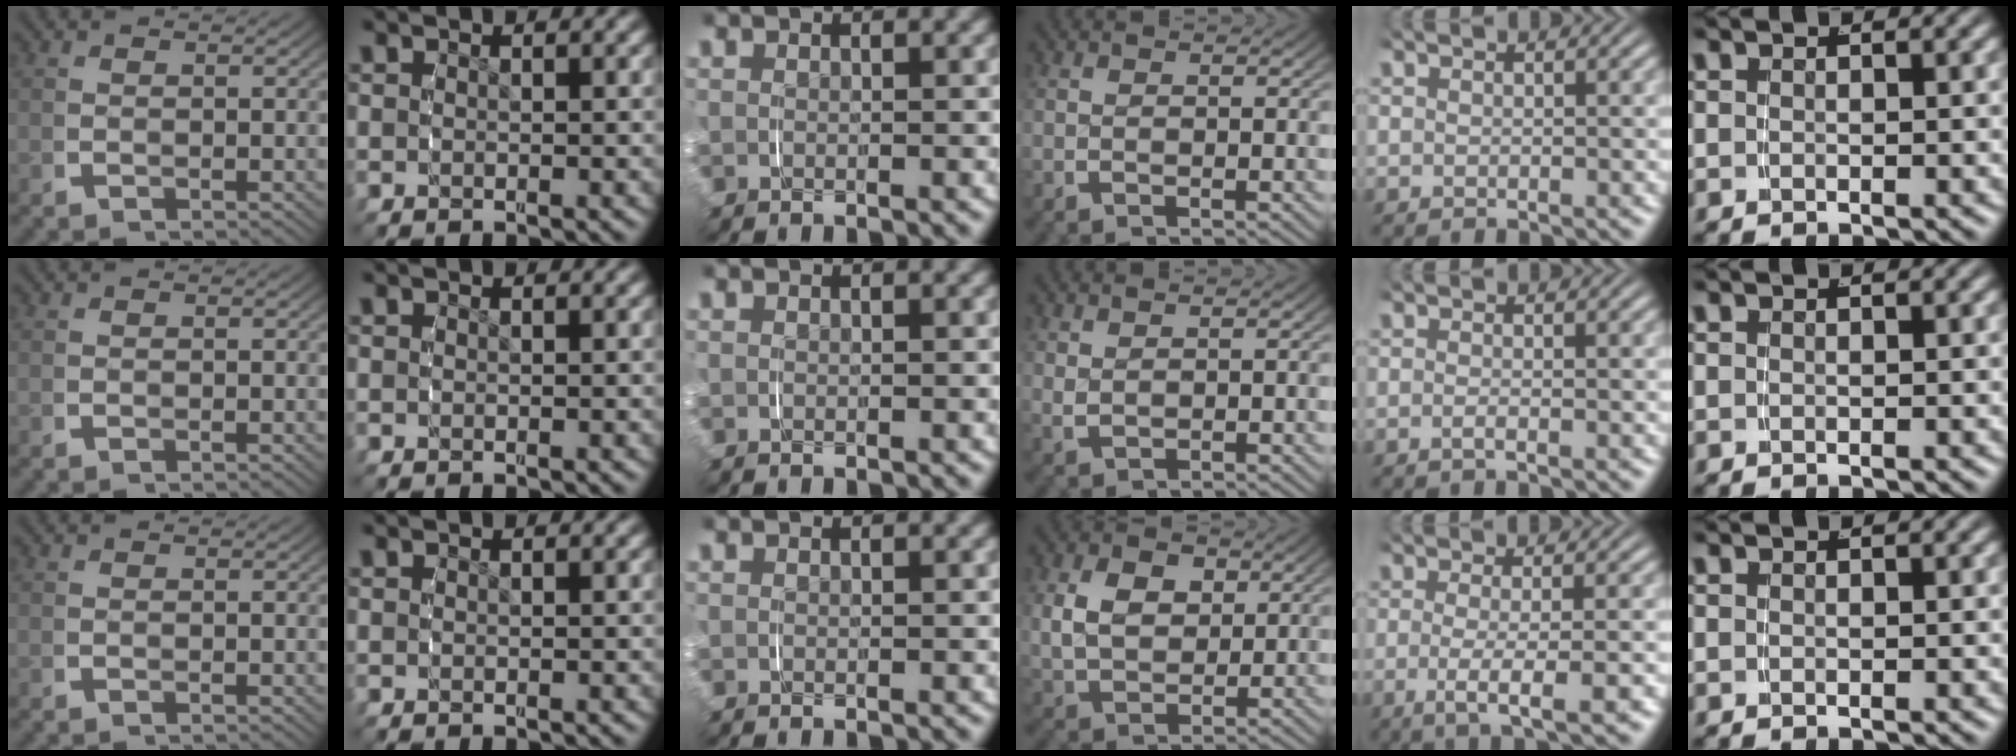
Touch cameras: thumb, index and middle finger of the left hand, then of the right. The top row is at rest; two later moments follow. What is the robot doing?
{"motion": "grasp_and_lifting", "object": "pen bag"}